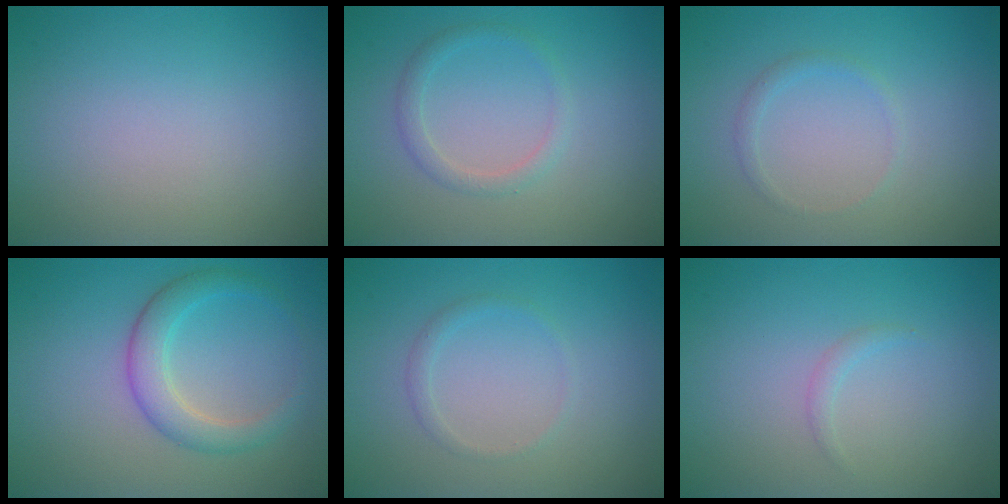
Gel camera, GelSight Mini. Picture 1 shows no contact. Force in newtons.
{"total": 1.5, "press": 1.5, "slide": 0.1}
{"total": 0.9, "press": 0.9, "slide": 0.1}
{"total": 2.6, "press": 2.6, "slide": 0.2}
{"total": 1.0, "press": 1.0, "slide": 0.1}
{"total": 0.7, "press": 0.7, "slide": 0.1}